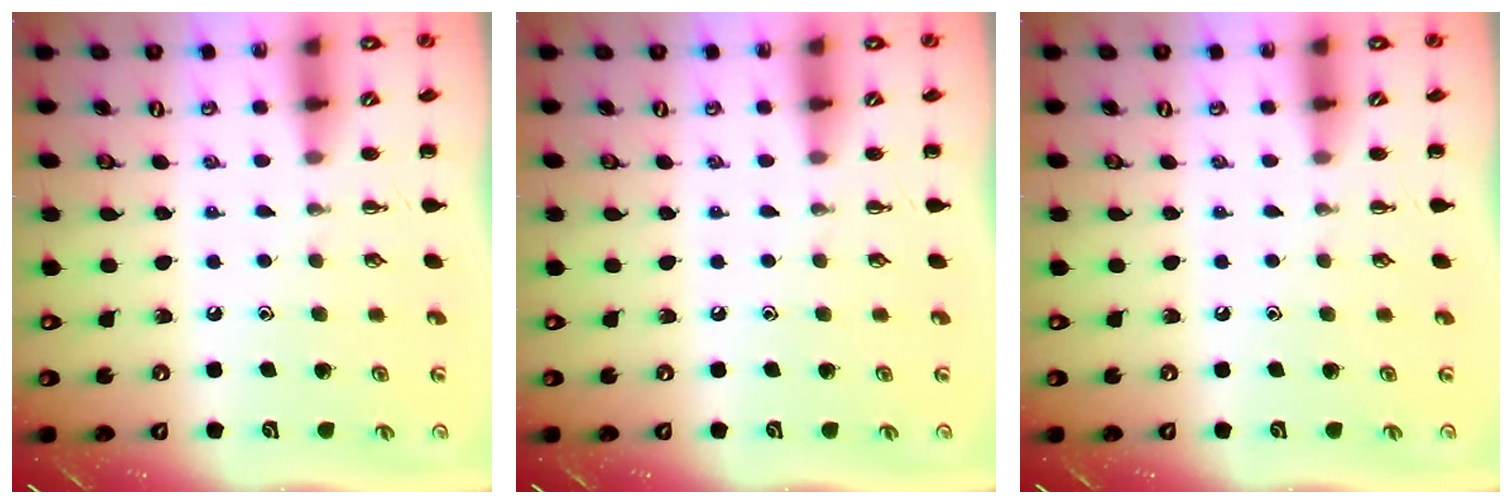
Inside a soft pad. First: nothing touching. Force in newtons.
{"total": 0.0}
{"total": 0.0}